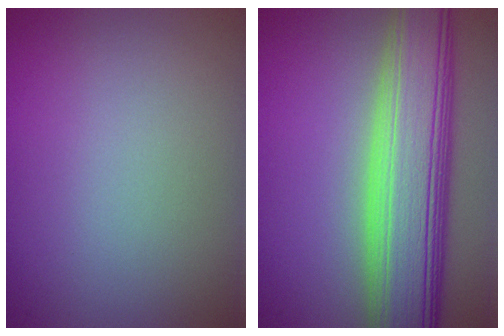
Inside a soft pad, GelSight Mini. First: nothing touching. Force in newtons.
{"total": 10.7, "press": 10.7, "slide": 0.4}